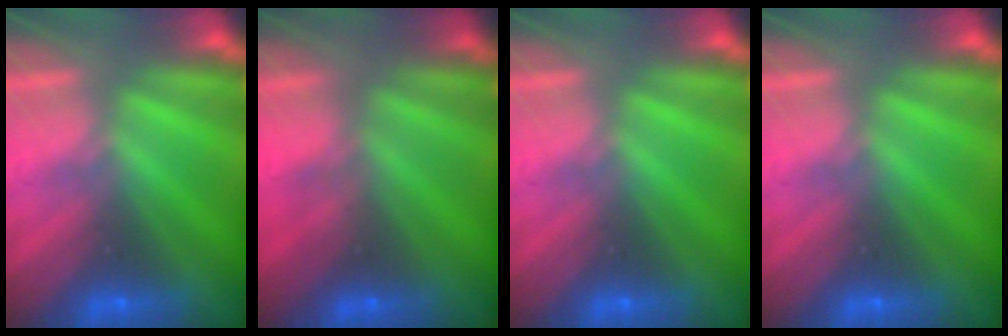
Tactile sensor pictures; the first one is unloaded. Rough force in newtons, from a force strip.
{"total": 2.1}
{"total": 0.0}
{"total": 0.0}